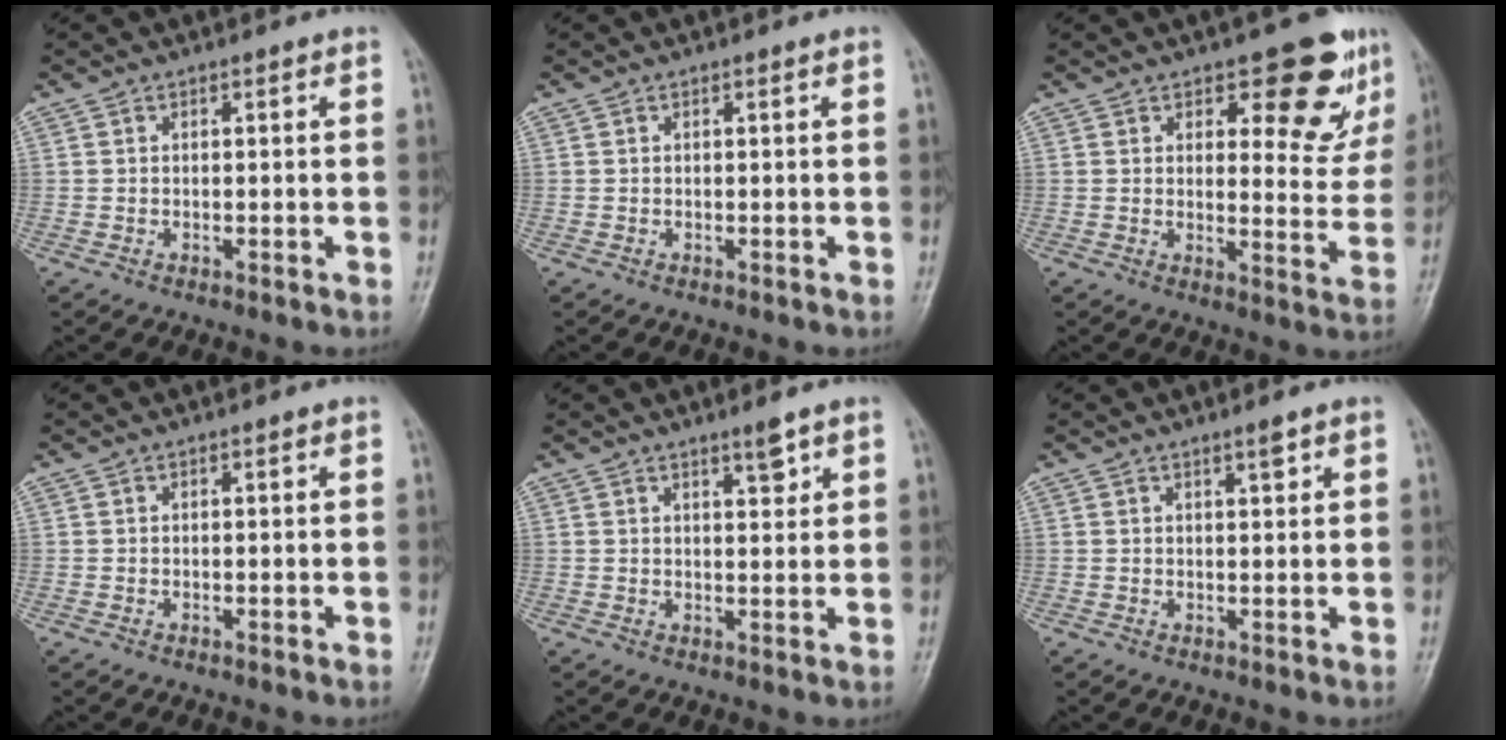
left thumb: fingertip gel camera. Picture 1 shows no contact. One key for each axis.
{"total": 0.0}
{"total": 12.5, "fx": 7.5, "fy": 5.6, "fz": 8.2, "tx": -0.045, "ty": -0.043, "tz": 0.097}
{"total": 0.0}
{"total": 3.0, "fx": 2.1, "fy": 0.6, "fz": 2.0, "tx": -0.026, "ty": -0.016, "tz": 0.034}
{"total": 1.7, "fx": 1.2, "fy": 0.3, "fz": 1.2, "tx": -0.016, "ty": -0.007, "tz": 0.020}